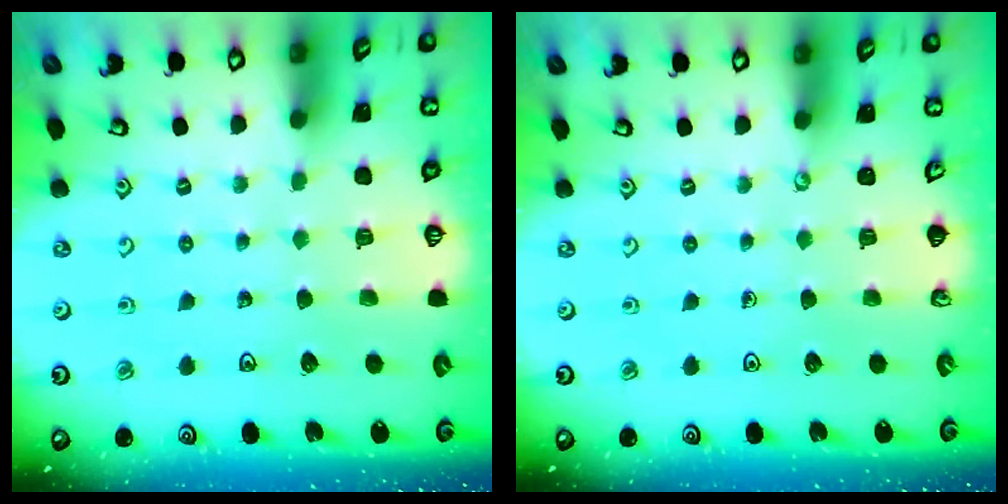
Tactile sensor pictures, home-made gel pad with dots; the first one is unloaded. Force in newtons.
{"total": 0.0}